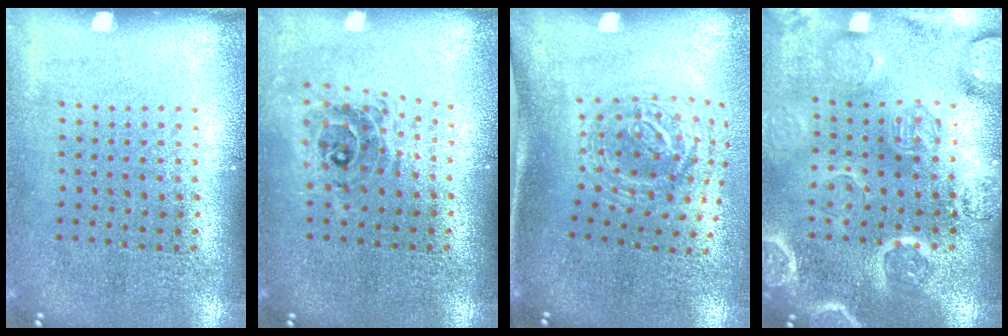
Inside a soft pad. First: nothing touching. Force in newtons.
{"total": 0.7, "press": 0.7, "slide": 0.1}
{"total": 1.3, "press": 1.1, "slide": 0.7}
{"total": 3.4, "press": 3.3, "slide": 0.8}